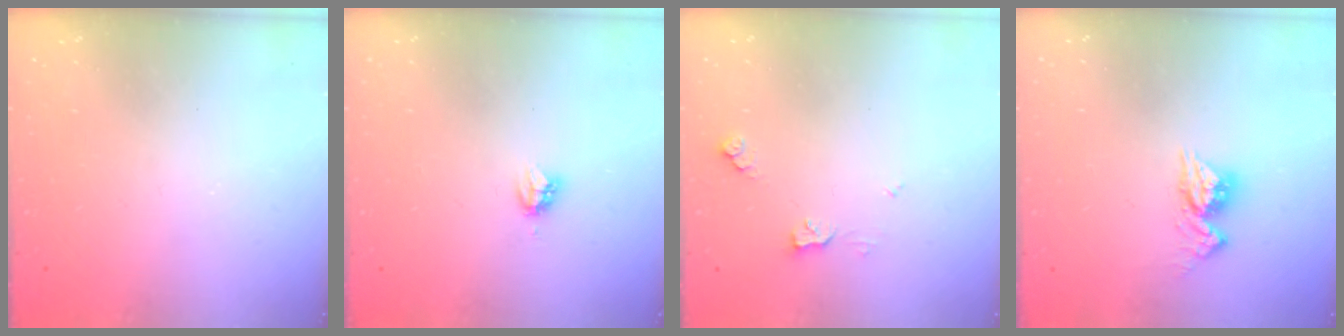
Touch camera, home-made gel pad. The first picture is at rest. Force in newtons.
{"total": 3.3, "press": 3.3, "slide": 0.5}
{"total": 5.7, "press": 5.6, "slide": 0.9}
{"total": 8.3, "press": 8.3, "slide": 0.8}